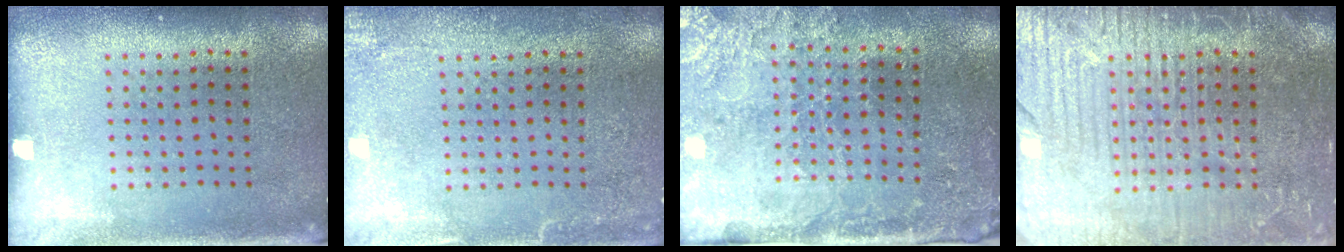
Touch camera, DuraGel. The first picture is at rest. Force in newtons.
{"total": 2.8, "press": 2.8, "slide": 0.3}
{"total": 3.4, "press": 3.4, "slide": 0.4}
{"total": 7.2, "press": 7.1, "slide": 0.9}